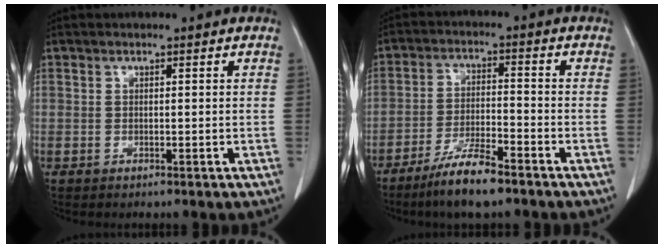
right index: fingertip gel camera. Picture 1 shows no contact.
{"total": 7.9, "force": [-5.8, 0.8, 5.3], "torque": [-0.104, -0.015, -0.107]}